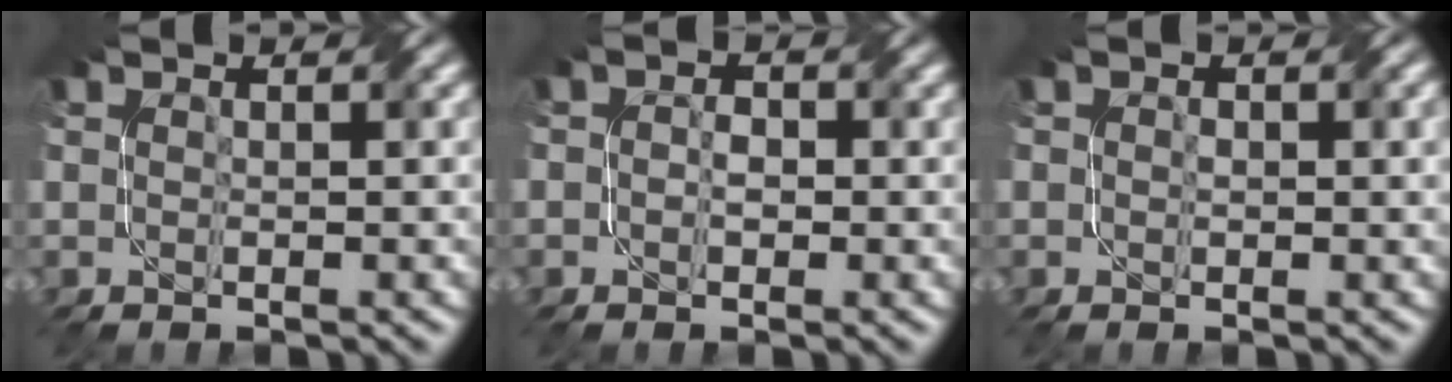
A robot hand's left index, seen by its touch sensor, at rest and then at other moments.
{"total": 1.3, "force": [-0.2, 1.0, 0.8], "torque": [-0.010, -0.001, -0.005]}
{"total": 1.7, "force": [0.3, 1.0, 1.3], "torque": [-0.017, -0.001, 0.006]}